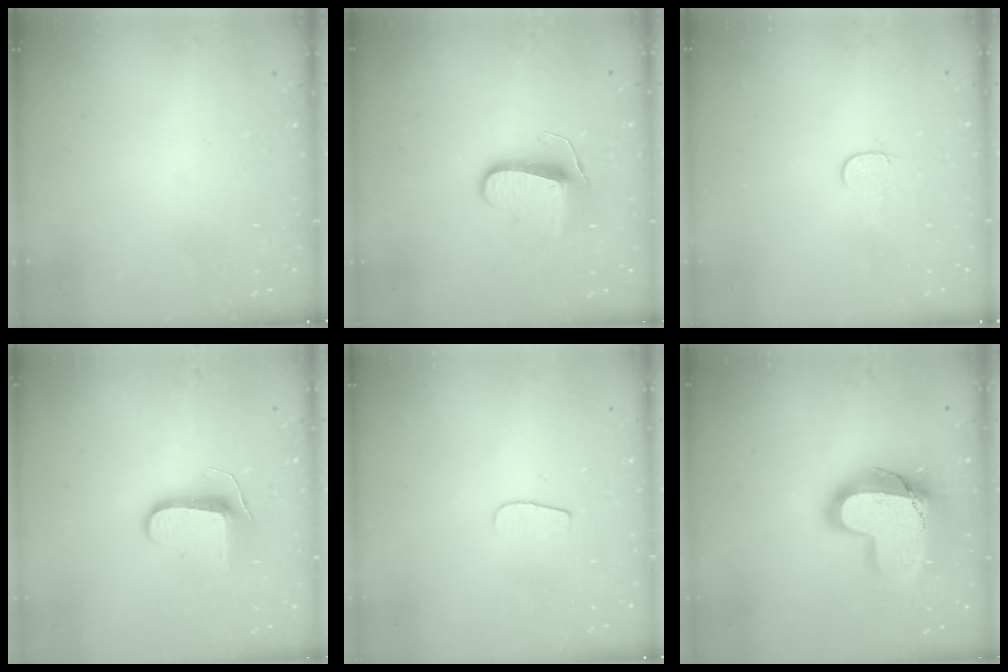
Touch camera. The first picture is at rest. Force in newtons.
{"total": 9.0, "press": 9.0, "slide": 0.3}
{"total": 4.0, "press": 4.0, "slide": 0.4}
{"total": 9.0, "press": 9.0, "slide": 0.7}
{"total": 4.8, "press": 4.8, "slide": 0.6}
{"total": 20.3, "press": 20.3, "slide": 1.5}